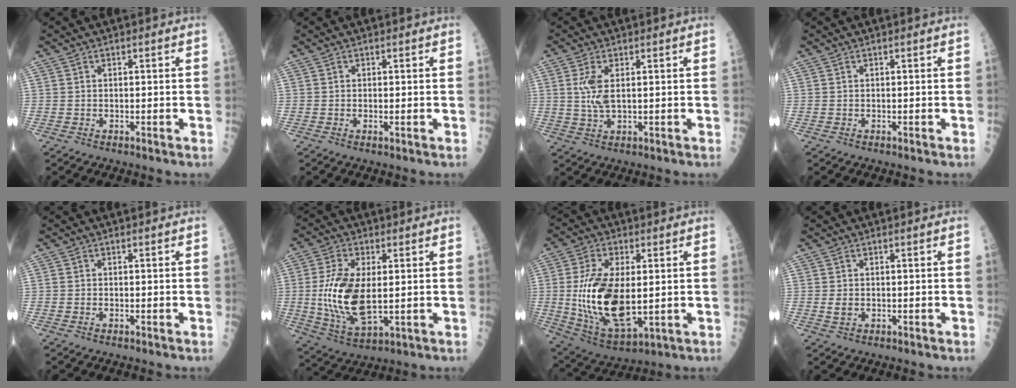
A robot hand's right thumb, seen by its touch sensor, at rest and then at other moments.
{"total": 0.6, "force": [-0.1, 0.1, 0.5], "torque": [-0.010, -0.001, -0.002]}
{"total": 4.7, "force": [0.9, 1.9, 4.2], "torque": [-0.095, -0.006, 0.023]}
{"total": 0.0}
{"total": 0.0}
{"total": 14.2, "force": [0.2, 6.6, 12.5], "torque": [-0.259, -0.014, 0.013]}
{"total": 18.5, "force": [-0.1, 8.9, 16.2], "torque": [-0.320, -0.017, 0.015]}
{"total": 1.5, "force": [-0.1, 1.1, 1.0], "torque": [-0.013, 0.001, -0.001]}